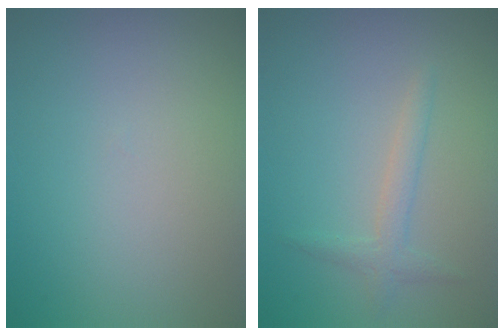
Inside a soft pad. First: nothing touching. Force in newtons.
{"total": 1.7, "press": 1.7, "slide": 0.1}